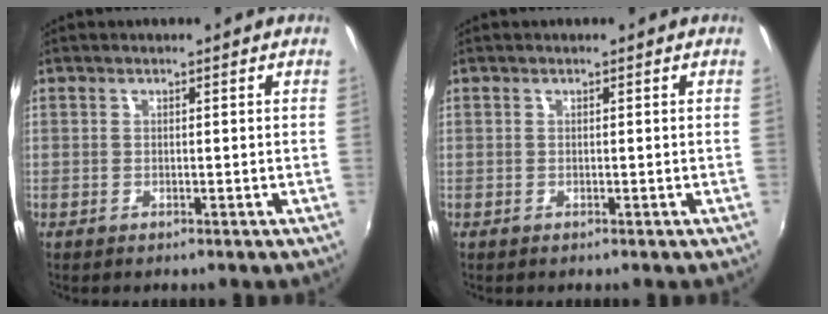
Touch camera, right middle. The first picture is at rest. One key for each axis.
{"total": 0.0}